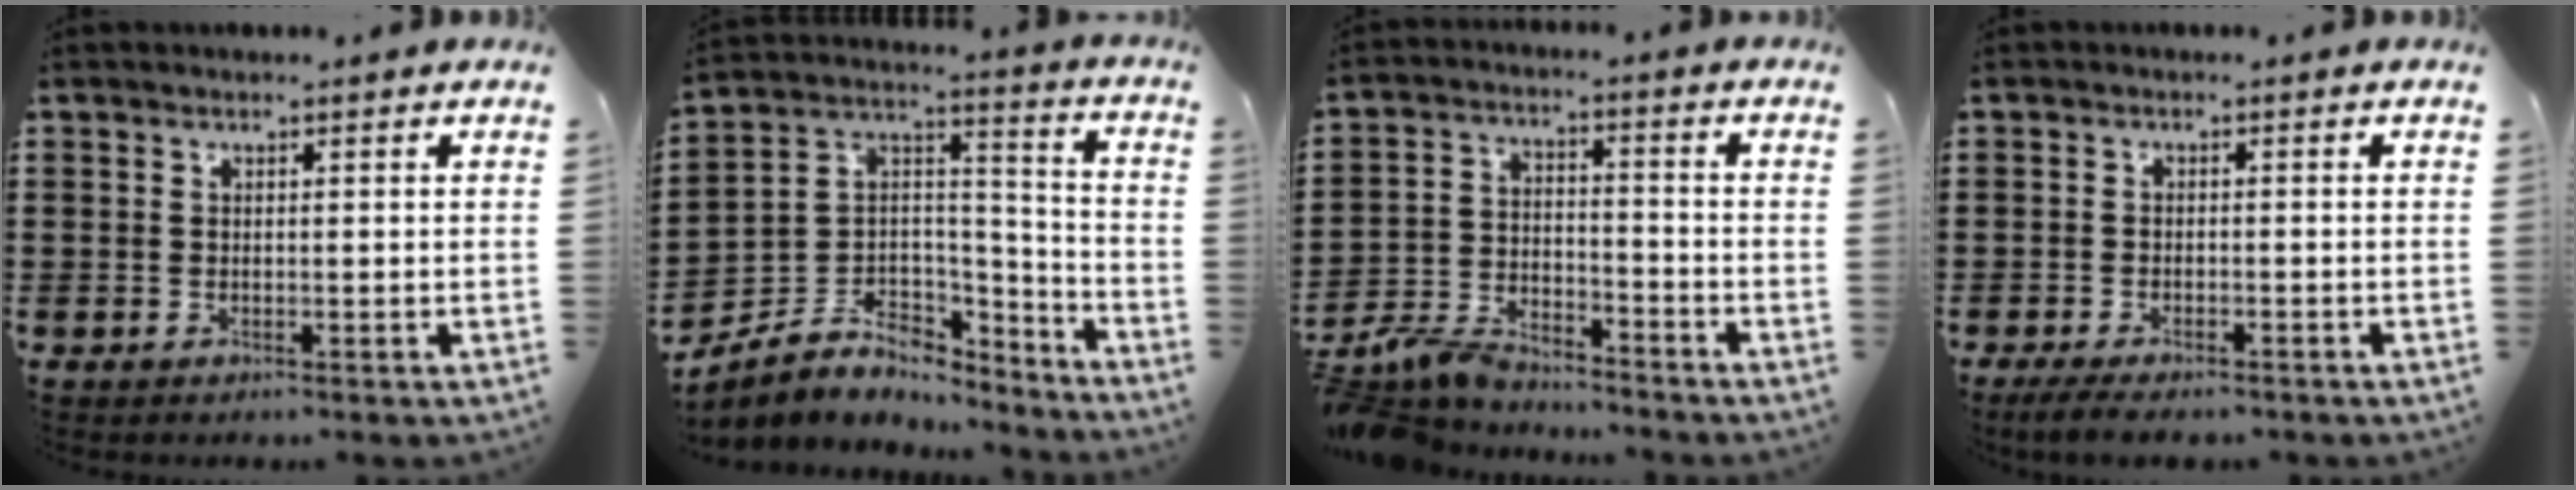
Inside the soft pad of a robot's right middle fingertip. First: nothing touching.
{"total": 4.6, "force": [-3.0, 3.5, 0.0], "torque": [-0.023, -0.016, -0.062]}
{"total": 6.4, "force": [-6.0, 1.4, 1.6], "torque": [-0.051, 0.003, -0.124]}
{"total": 2.4, "force": [-2.2, 0.3, 1.0], "torque": [-0.026, -0.003, -0.045]}